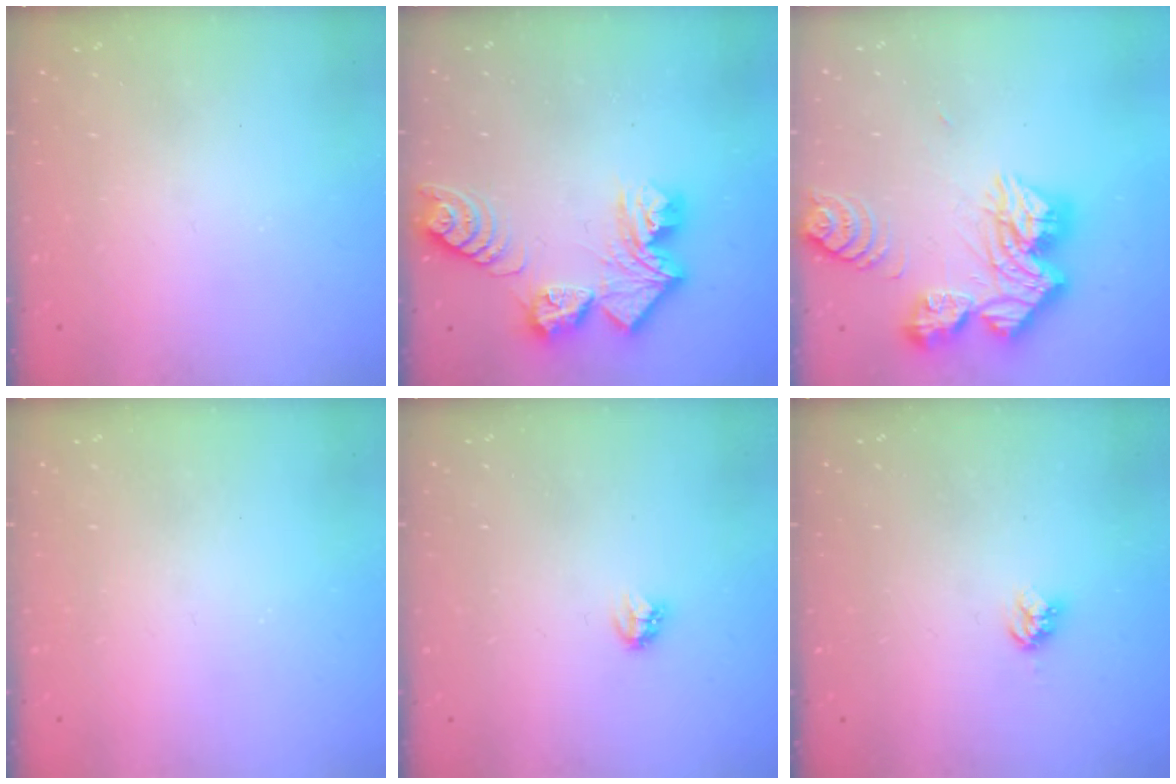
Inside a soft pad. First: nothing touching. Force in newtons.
{"total": 14.4, "press": 14.3, "slide": 1.6}
{"total": 19.6, "press": 19.5, "slide": 1.9}
{"total": 0.0}
{"total": 2.8, "press": 2.8, "slide": 0.3}
{"total": 3.9, "press": 3.9, "slide": 0.4}